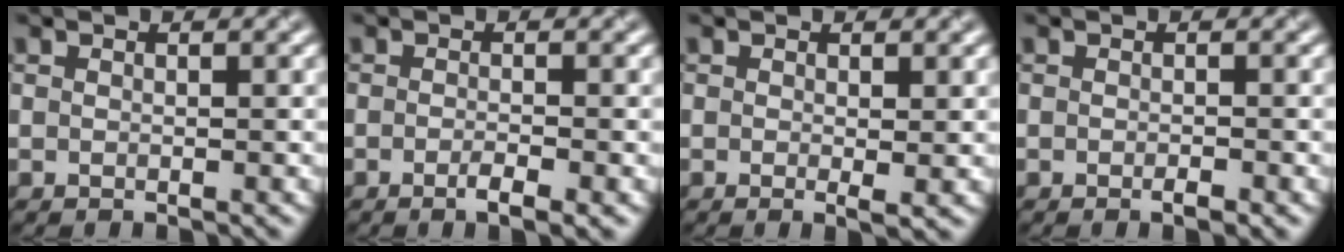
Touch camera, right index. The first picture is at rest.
{"total": 2.1, "force": [-0.9, 0.6, 1.7], "torque": [-0.026, -0.002, -0.016]}
{"total": 1.3, "force": [0.0, 0.2, 1.3], "torque": [-0.020, -0.007, 0.003]}
{"total": 0.9, "force": [-0.5, 0.2, 0.7], "torque": [-0.010, -0.002, -0.007]}